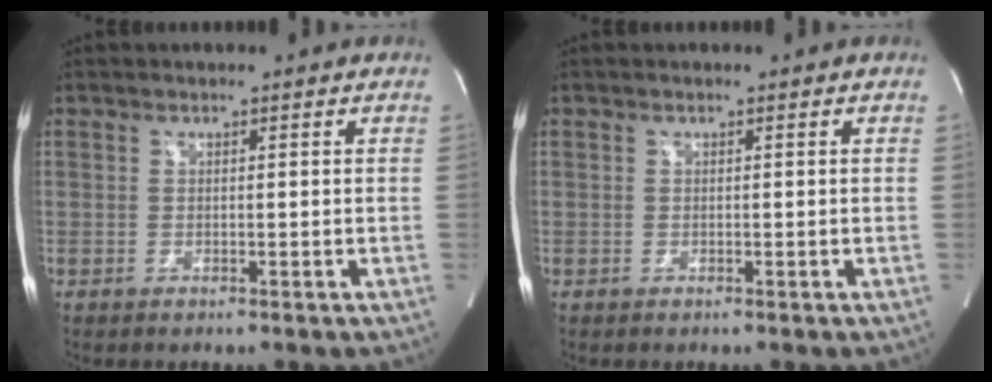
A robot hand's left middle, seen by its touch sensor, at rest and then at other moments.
{"total": 0.0}